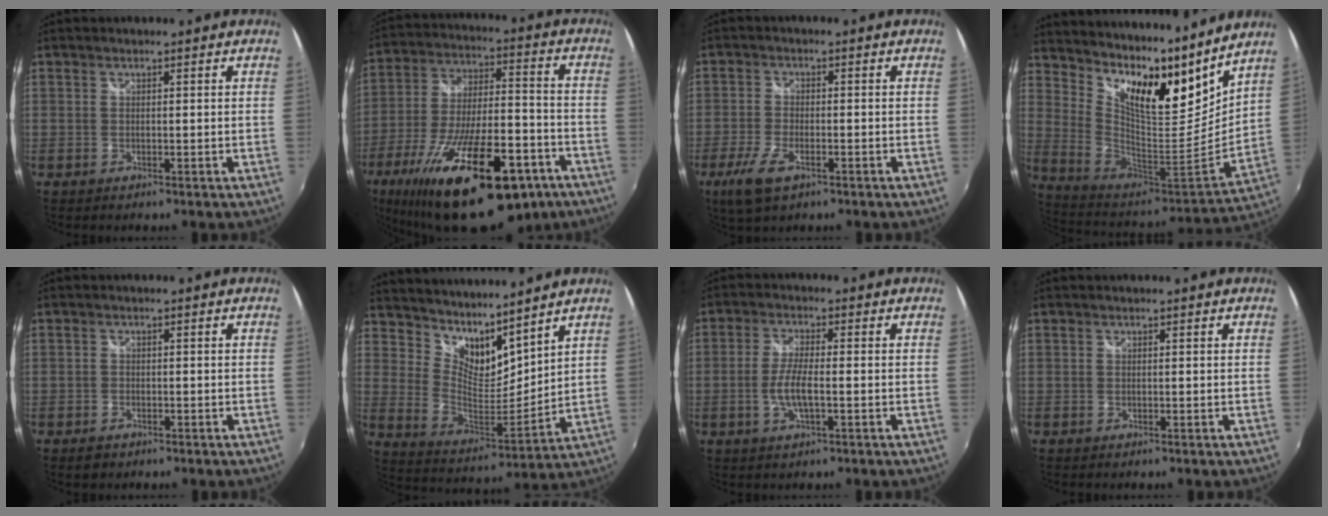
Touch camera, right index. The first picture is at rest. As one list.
[{"total": 29.7, "force": [-18.3, 10.5, 20.9], "torque": [-0.378, -0.038, -0.276]}, {"total": 7.4, "force": [-4.1, 3.1, 5.4], "torque": [-0.132, -0.015, -0.076]}, {"total": 18.9, "force": [15.1, 4.5, 10.3], "torque": [-0.182, -0.043, 0.266]}, {"total": 2.1, "force": [-1.4, 1.3, 0.7], "torque": [-0.016, -0.001, -0.021]}, {"total": 12.7, "force": [10.5, 4.1, 5.8], "torque": [-0.102, -0.008, 0.197]}, {"total": 5.5, "force": [-1.5, 1.2, 5.1], "torque": [-0.108, -0.002, -0.029]}, {"total": 0.0}]